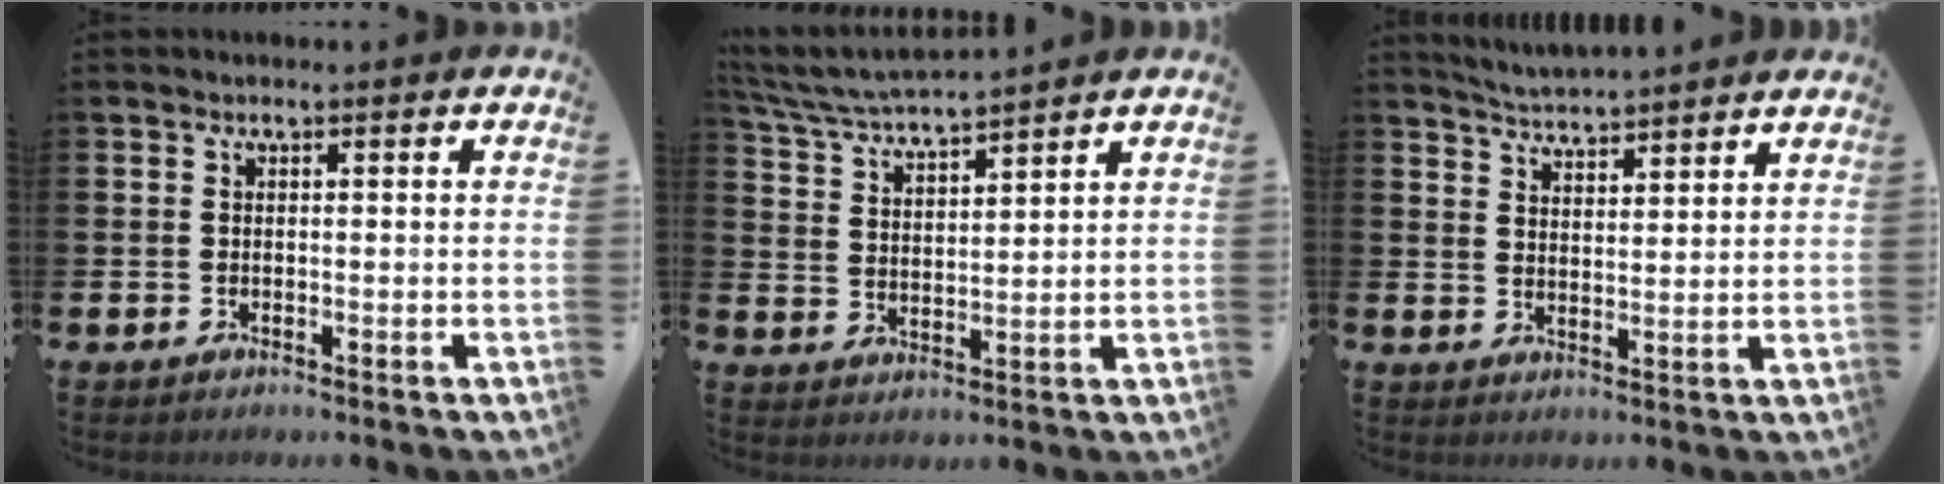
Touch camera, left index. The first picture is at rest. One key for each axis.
{"total": 5.0, "fx": 4.9, "fy": 0.0, "fz": 0.9, "tx": -0.038, "ty": -0.034, "tz": 0.083}
{"total": 4.5, "fx": 4.5, "fy": -0.3, "fz": -0.1, "tx": -0.018, "ty": -0.029, "tz": 0.082}